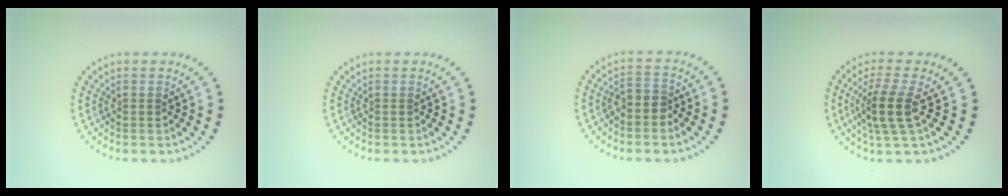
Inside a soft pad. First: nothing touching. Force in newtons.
{"total": 0.0}
{"total": 2.0, "press": 1.8, "slide": 0.9}
{"total": 3.7, "press": 3.0, "slide": 2.2}